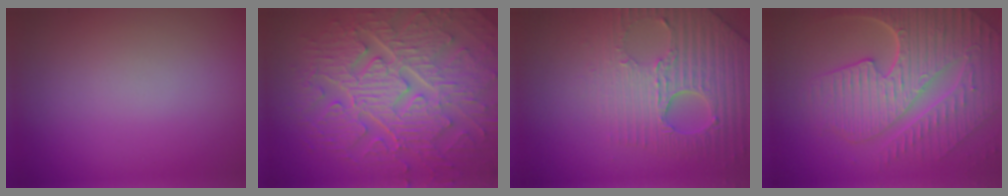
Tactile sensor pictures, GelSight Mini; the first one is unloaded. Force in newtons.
{"total": 10.5, "press": 7.0, "slide": 7.8}
{"total": 5.4, "press": 4.8, "slide": 2.4}
{"total": 9.7, "press": 6.6, "slide": 7.0}